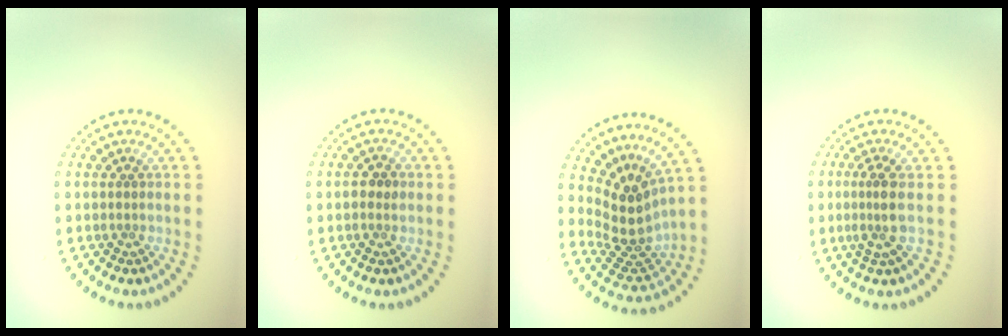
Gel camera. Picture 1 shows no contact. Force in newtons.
{"total": 1.5, "press": 1.5, "slide": 0.2}
{"total": 4.0, "press": 2.8, "slide": 2.9}
{"total": 2.6, "press": 1.9, "slide": 1.7}